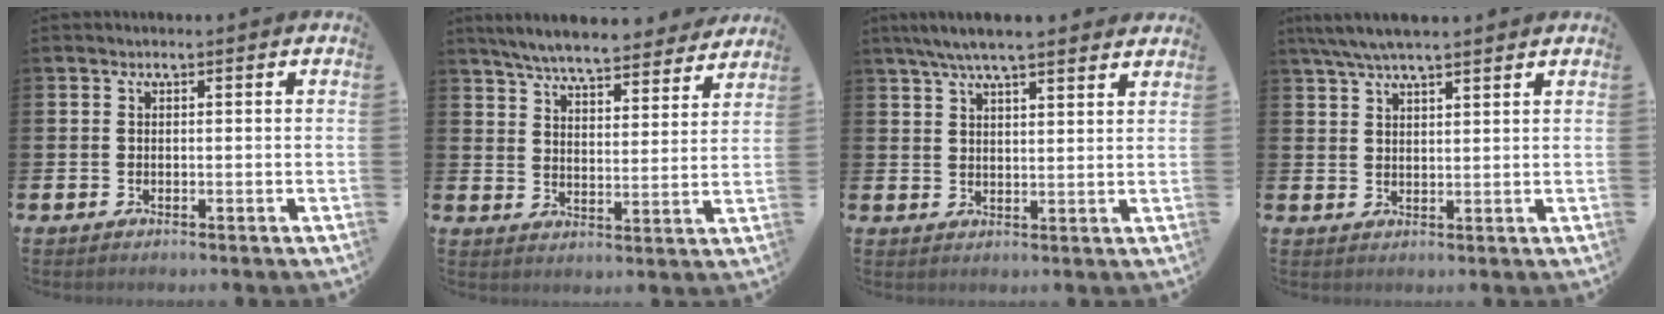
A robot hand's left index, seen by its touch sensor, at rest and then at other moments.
{"total": 6.9, "force": [6.6, 0.8, 1.9], "torque": [-0.059, -0.041, 0.116]}
{"total": 5.9, "force": [5.3, 0.7, 2.4], "torque": [-0.062, -0.011, 0.097]}
{"total": 5.5, "force": [4.8, 0.9, 2.6], "torque": [-0.061, -0.008, 0.087]}